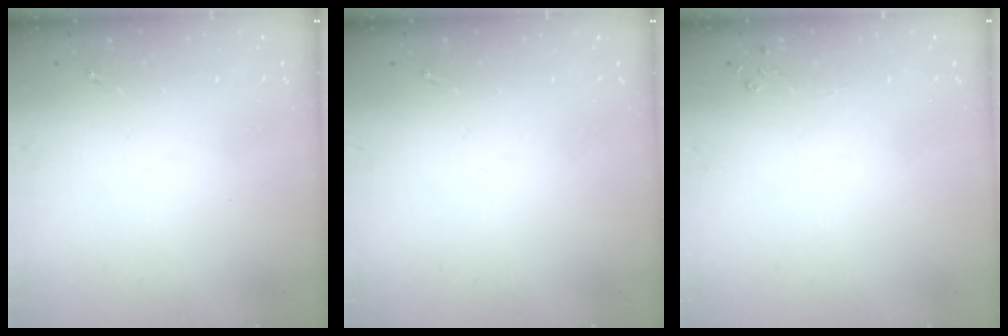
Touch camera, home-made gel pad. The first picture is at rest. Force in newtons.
{"total": 0.0}
{"total": 2.7, "press": 2.7, "slide": 0.3}